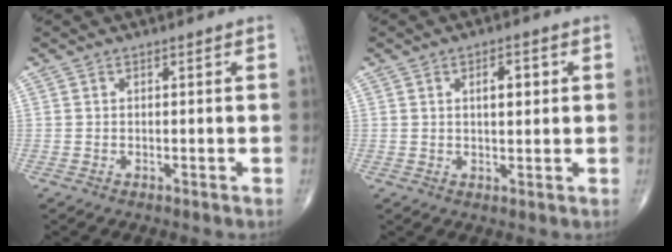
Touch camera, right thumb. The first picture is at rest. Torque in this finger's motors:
{"motor_torque": [0.55, 2.49, 0.53, 0.35, 0.03]}